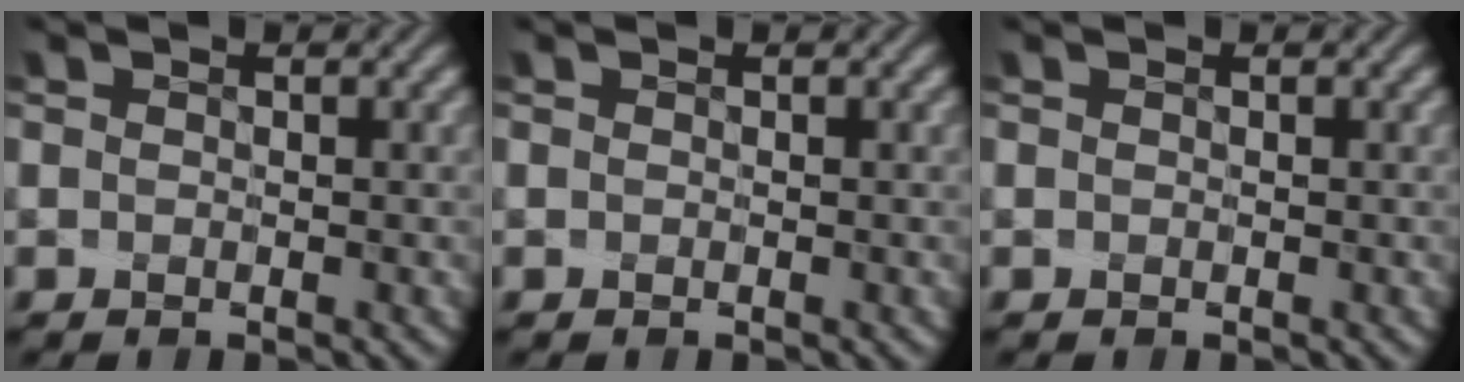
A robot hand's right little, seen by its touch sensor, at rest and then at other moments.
{"total": 0.0}
{"total": 0.0}